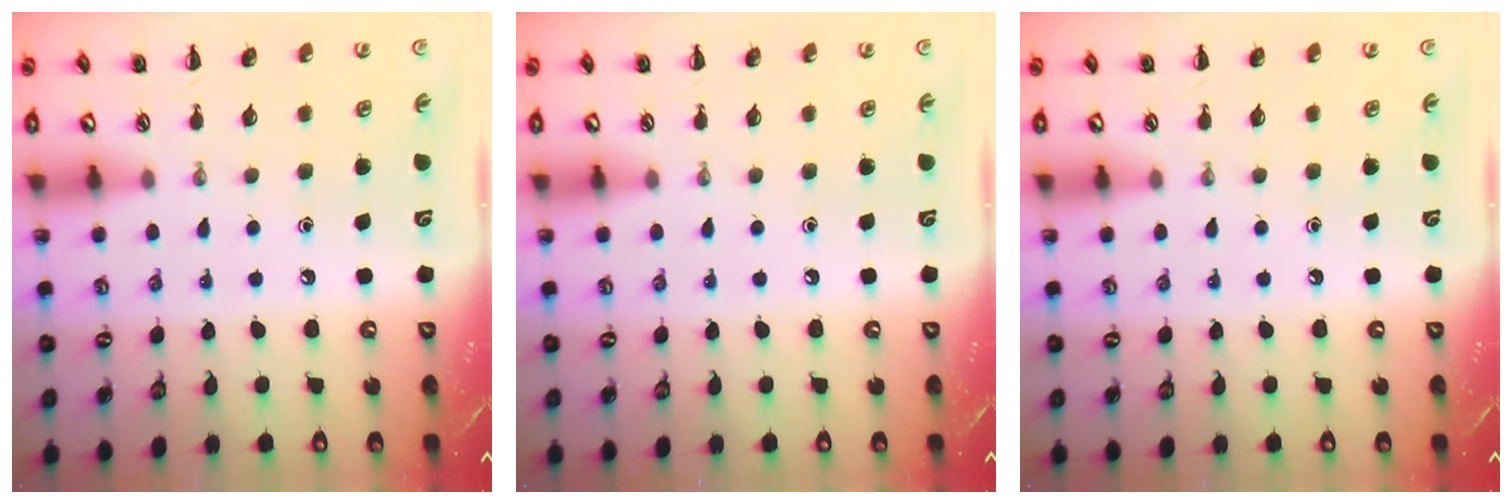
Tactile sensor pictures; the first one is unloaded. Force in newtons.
{"total": 0.0}
{"total": 0.0}